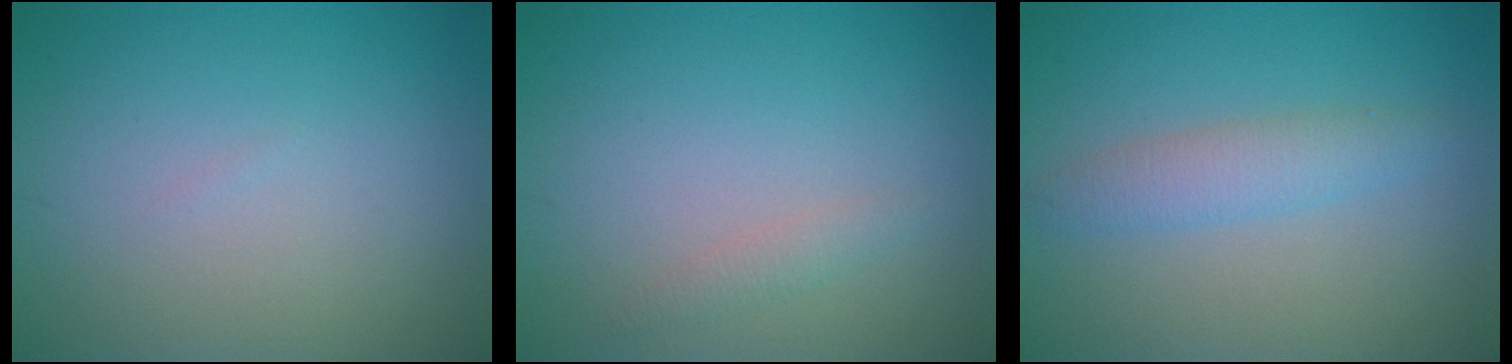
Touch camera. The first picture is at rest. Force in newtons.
{"total": 1.0, "press": 1.0, "slide": 0.0}
{"total": 2.5, "press": 2.5, "slide": 0.1}